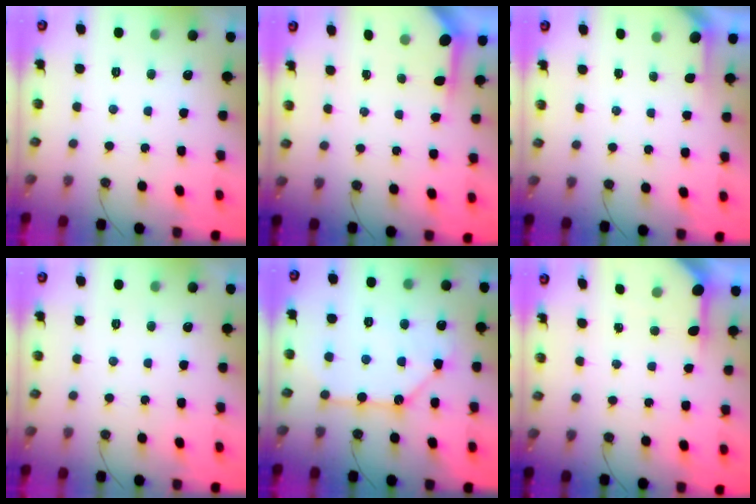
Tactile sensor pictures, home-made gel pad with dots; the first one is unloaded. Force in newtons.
{"total": 3.9, "press": 3.9, "slide": 0.3}
{"total": 1.5, "press": 1.5, "slide": 0.1}
{"total": 0.0}
{"total": 12.9, "press": 12.9, "slide": 1.3}
{"total": 5.7, "press": 5.7, "slide": 0.4}